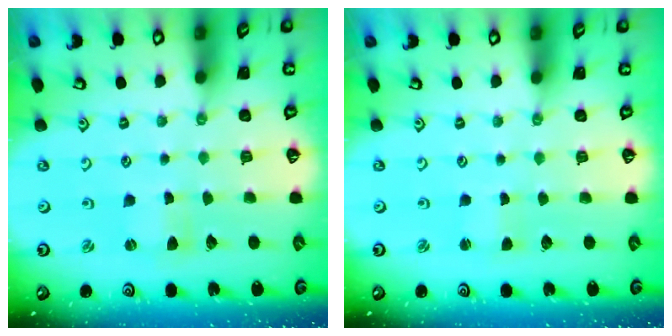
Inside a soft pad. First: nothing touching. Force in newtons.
{"total": 1.0, "press": 1.0, "slide": 0.0}